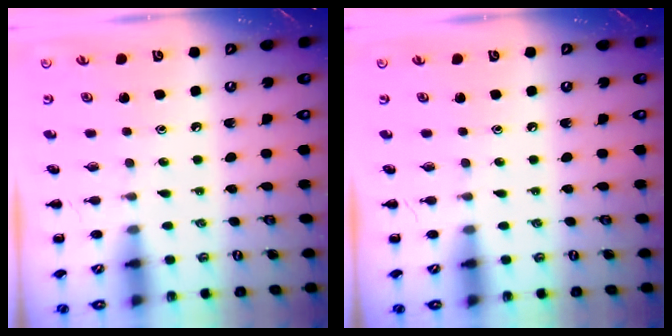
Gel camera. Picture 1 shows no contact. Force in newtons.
{"total": 0.0}